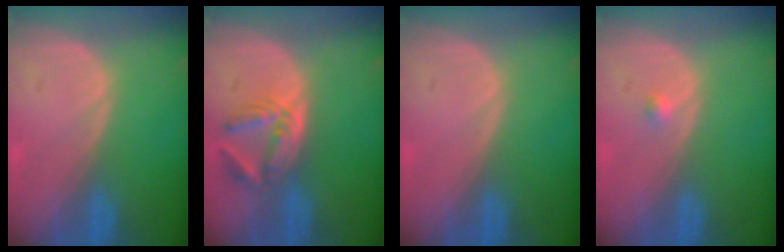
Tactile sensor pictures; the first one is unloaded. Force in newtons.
{"total": 5.6, "press": 5.3, "slide": 1.7}
{"total": 0.0}
{"total": 0.9, "press": 0.7, "slide": 0.6}